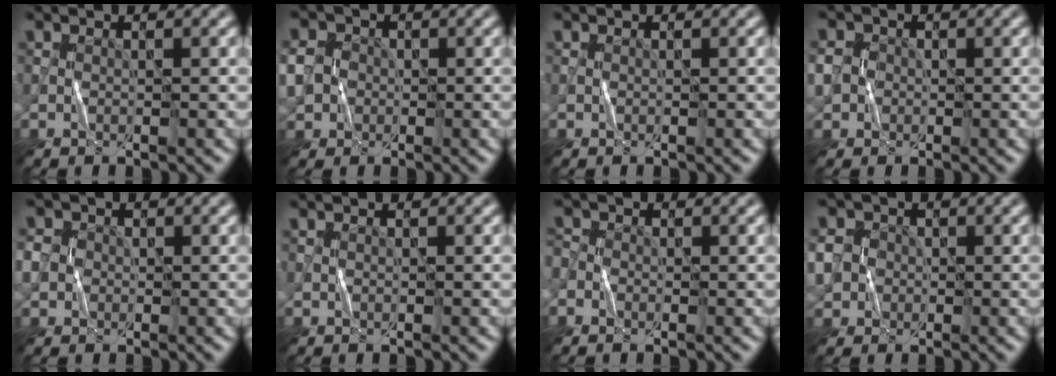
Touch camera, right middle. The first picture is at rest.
{"total": 6.3, "force": [-0.9, 5.7, 2.3], "torque": [-0.062, 0.011, -0.040]}
{"total": 0.0}
{"total": 4.4, "force": [-0.3, 4.1, 1.7], "torque": [-0.039, 0.018, -0.026]}
{"total": 3.9, "force": [0.0, 3.6, 1.5], "torque": [-0.035, 0.017, -0.018]}
{"total": 0.0}
{"total": 1.2, "force": [-0.5, 1.0, 0.3], "torque": [-0.007, 0.002, -0.017]}
{"total": 6.3, "force": [-0.6, 5.8, 2.3], "torque": [-0.057, 0.017, -0.037]}